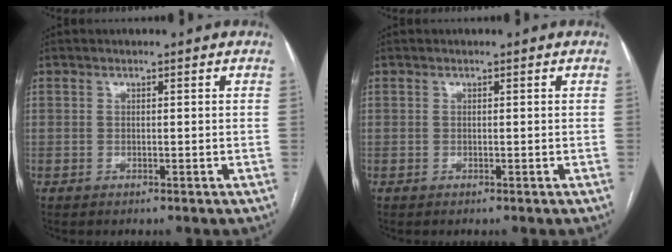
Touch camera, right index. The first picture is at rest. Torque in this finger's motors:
{"motor_torque": [-0.01, 0.01, 0.00, 0.00]}